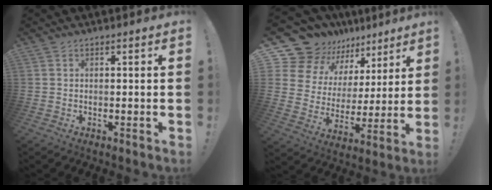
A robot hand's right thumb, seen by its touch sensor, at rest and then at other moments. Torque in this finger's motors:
{"motor_torque": [0.58, 0.75, -0.35, 0.49, 0.02]}